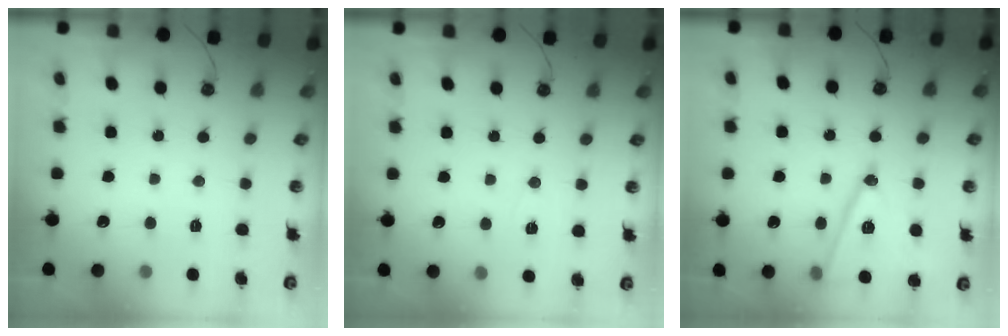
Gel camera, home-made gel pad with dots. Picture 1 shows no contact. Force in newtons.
{"total": 4.7, "press": 3.8, "slide": 2.8}
{"total": 14.8, "press": 14.4, "slide": 3.4}